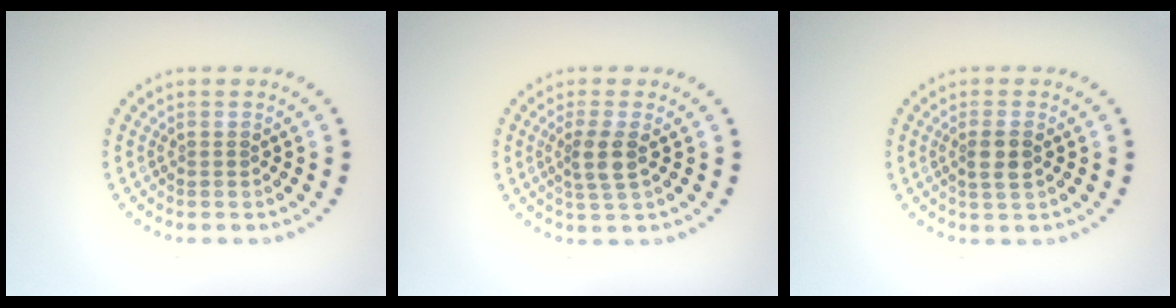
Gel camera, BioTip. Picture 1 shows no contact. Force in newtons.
{"total": 2.4, "press": 2.0, "slide": 1.3}
{"total": 2.0, "press": 1.9, "slide": 0.7}